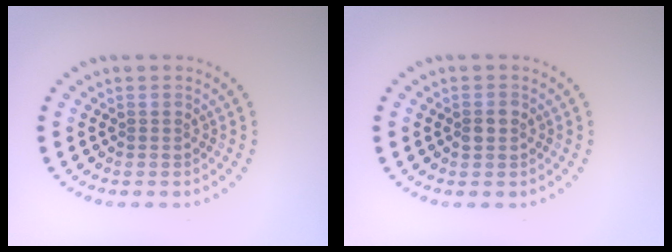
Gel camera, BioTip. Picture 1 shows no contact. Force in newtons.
{"total": 1.5, "press": 1.5, "slide": 0.1}